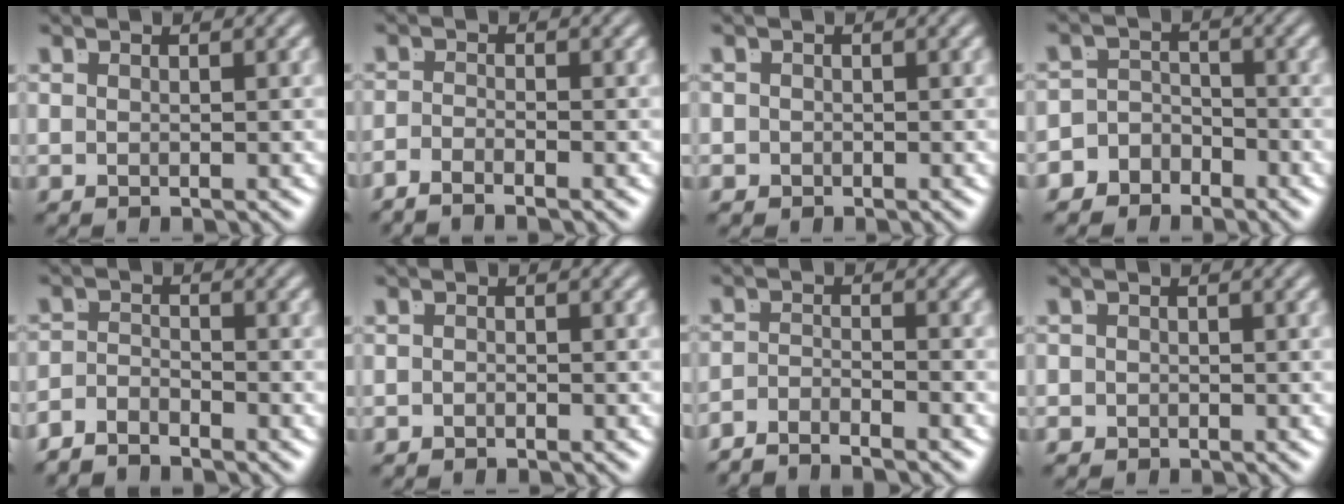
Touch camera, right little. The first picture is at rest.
{"total": 2.3, "force": [-2.2, -0.3, 0.7], "torque": [-0.012, -0.012, -0.035]}
{"total": 1.3, "force": [-0.8, 1.0, -0.1], "torque": [-0.005, -0.012, -0.009]}
{"total": 5.7, "force": [-3.4, 4.3, 1.4], "torque": [-0.028, -0.013, -0.061]}
{"total": 3.0, "force": [-2.7, 1.0, 0.6], "torque": [-0.009, -0.013, -0.047]}
{"total": 0.9, "force": [-0.6, -0.5, -0.2], "torque": [0.004, -0.008, -0.007]}
{"total": 3.7, "force": [-3.6, 0.5, 0.8], "torque": [-0.007, -0.011, -0.061]}
{"total": 1.6, "force": [-1.0, 1.2, -0.1], "torque": [-0.004, -0.013, -0.014]}